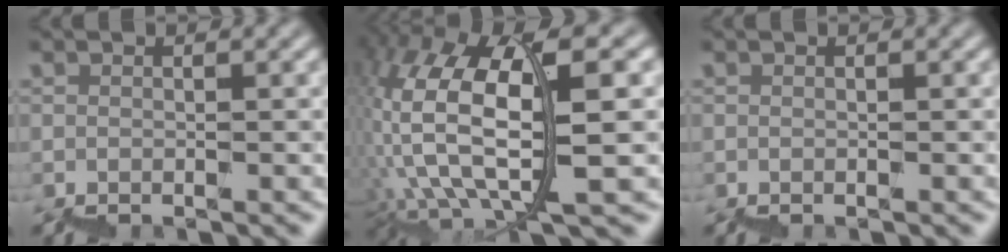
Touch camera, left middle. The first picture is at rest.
{"total": 11.3, "force": [2.4, 4.2, 10.2], "torque": [-0.208, 0.003, 0.056]}
{"total": 0.0}